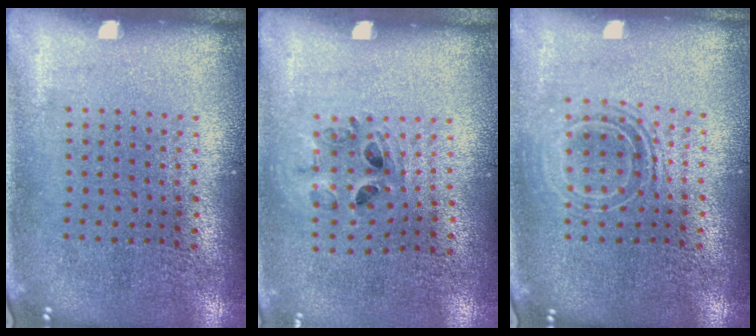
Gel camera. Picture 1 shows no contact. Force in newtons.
{"total": 0.9, "press": 0.8, "slide": 0.2}
{"total": 1.6, "press": 1.2, "slide": 1.0}